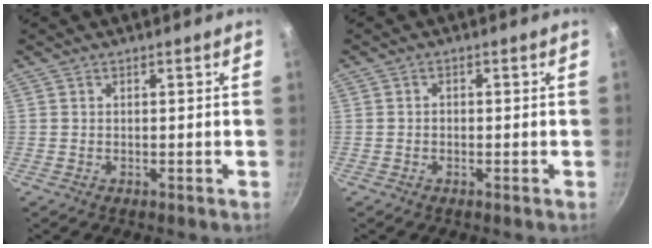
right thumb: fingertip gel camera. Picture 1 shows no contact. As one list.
[{"total": 0.9, "force": [-0.4, 0.7, 0.3], "torque": [-0.005, 0.003, -0.007]}]